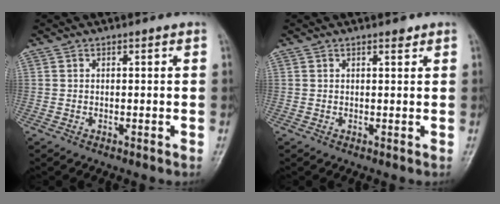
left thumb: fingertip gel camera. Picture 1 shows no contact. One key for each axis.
{"total": 1.1, "fx": 0.8, "fy": 0.4, "fz": 0.6, "tx": -0.008, "ty": -0.005, "tz": 0.011}